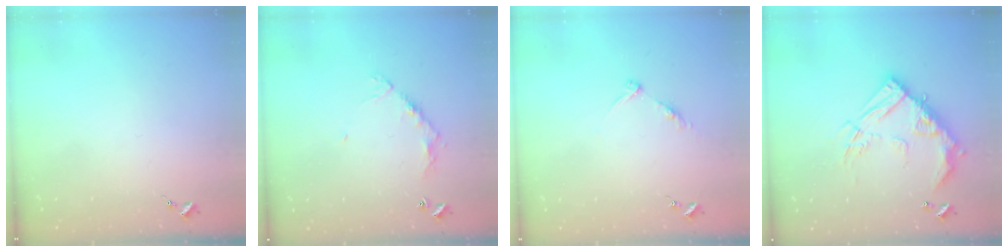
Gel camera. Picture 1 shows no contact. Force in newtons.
{"total": 8.1, "press": 8.1, "slide": 0.7}
{"total": 6.2, "press": 6.2, "slide": 0.7}
{"total": 19.4, "press": 19.2, "slide": 2.1}